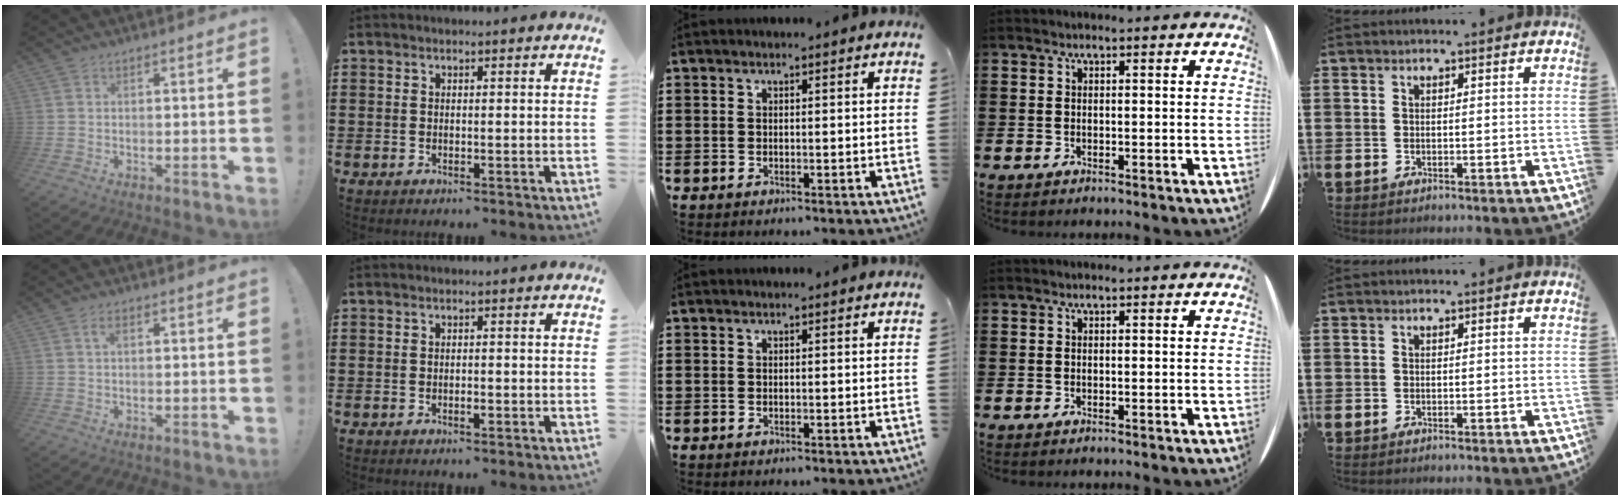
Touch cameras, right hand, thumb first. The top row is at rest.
{"thumb": {"total": 1.7, "force": [0.6, 0.8, 1.5], "torque": [-0.022, 0.003, 0.007]}, "index": {"total": 1.0, "force": [-0.4, 0.4, 0.8], "torque": [-0.016, -0.005, -0.006]}}